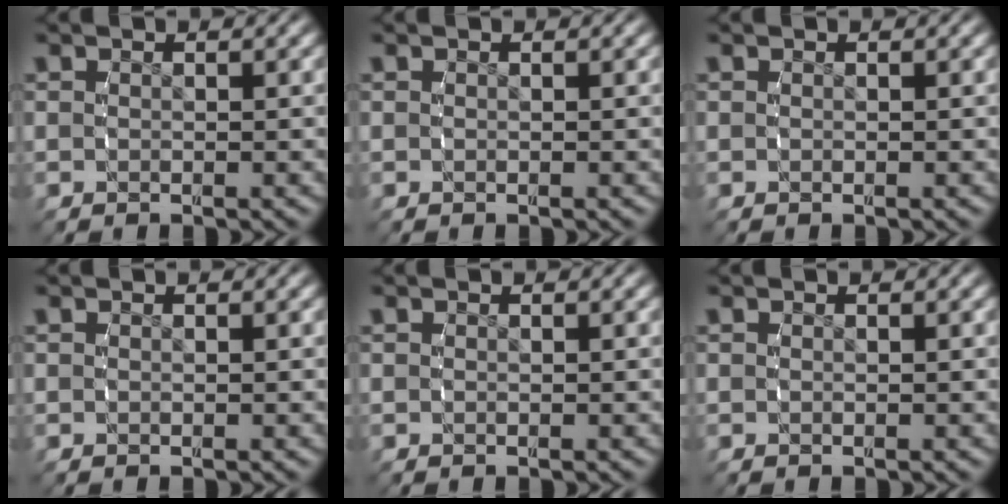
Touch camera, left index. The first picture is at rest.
{"total": 0.0}
{"total": 0.0}
{"total": 0.0}
{"total": 0.0}
{"total": 0.0}